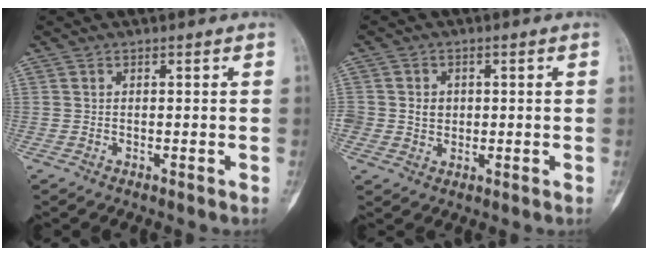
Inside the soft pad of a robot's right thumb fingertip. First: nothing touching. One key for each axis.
{"total": 3.5, "fx": 0.3, "fy": 3.2, "fz": 1.5, "tx": -0.004, "ty": 0.004, "tz": 0.007}